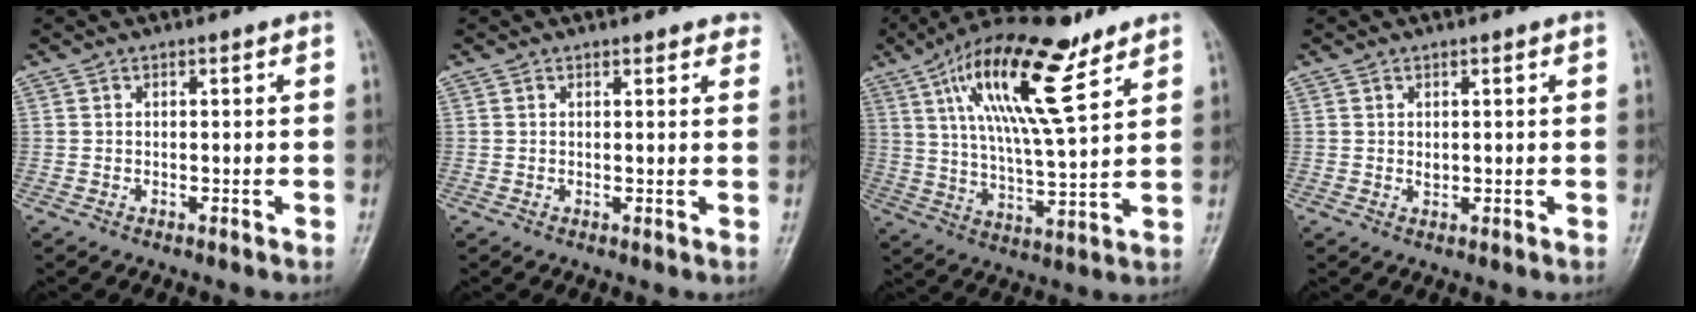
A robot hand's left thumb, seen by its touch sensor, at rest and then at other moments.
{"total": 3.2, "force": [2.8, 1.2, 0.9], "torque": [0.013, -0.008, 0.021]}
{"total": 18.7, "force": [9.9, 5.6, 14.8], "torque": [-0.247, -0.030, 0.175]}
{"total": 1.2, "force": [0.6, 0.7, 0.9], "torque": [-0.011, -0.005, 0.013]}